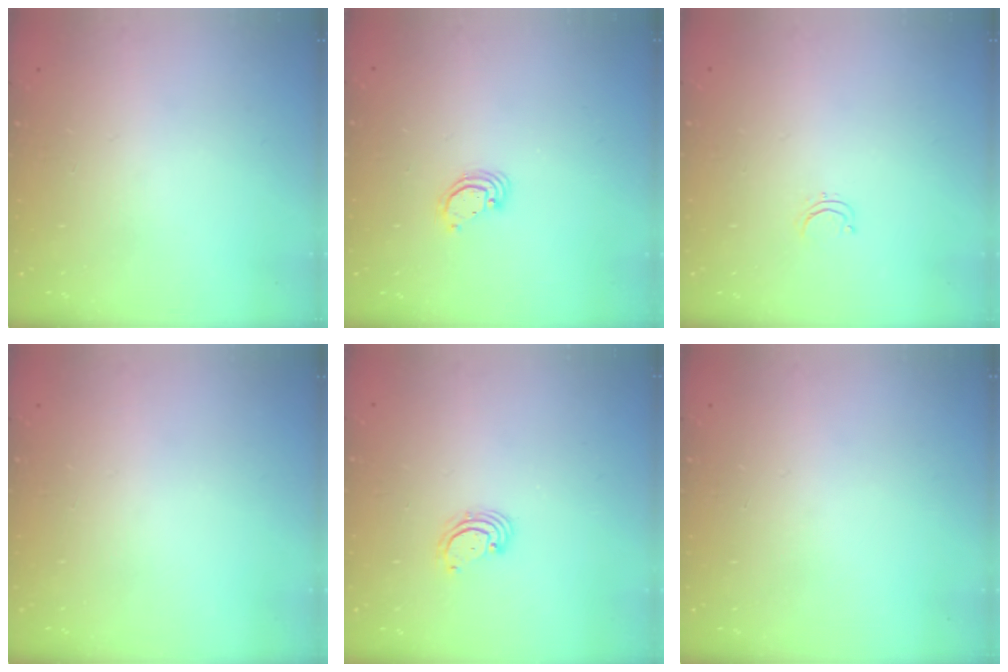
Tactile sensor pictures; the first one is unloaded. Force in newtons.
{"total": 3.6, "press": 3.6, "slide": 0.2}
{"total": 2.8, "press": 2.8, "slide": 0.2}
{"total": 0.0}
{"total": 2.5, "press": 2.5, "slide": 0.3}
{"total": 0.0}